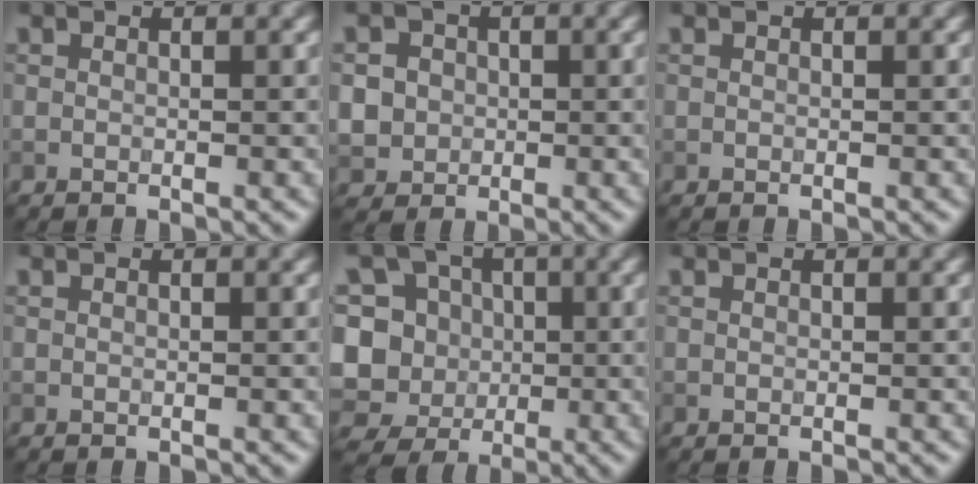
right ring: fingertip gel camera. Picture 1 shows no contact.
{"total": 4.6, "force": [0.1, 4.3, 1.5], "torque": [-0.028, 0.017, -0.005]}
{"total": 0.0}
{"total": 0.0}
{"total": 14.8, "force": [-1.4, 14.0, 4.7], "torque": [-0.141, 0.011, -0.044]}
{"total": 0.0}